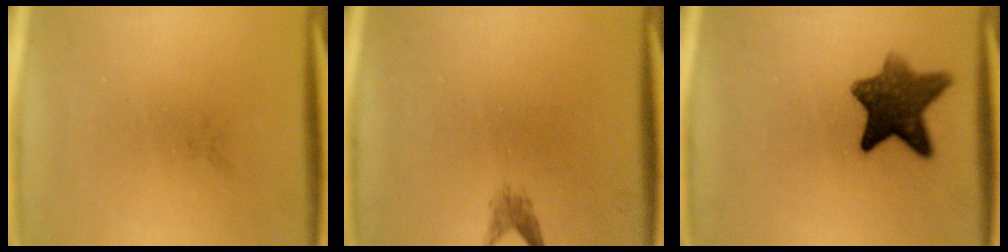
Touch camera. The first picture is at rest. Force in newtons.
{"total": 1.4}
{"total": 9.6}